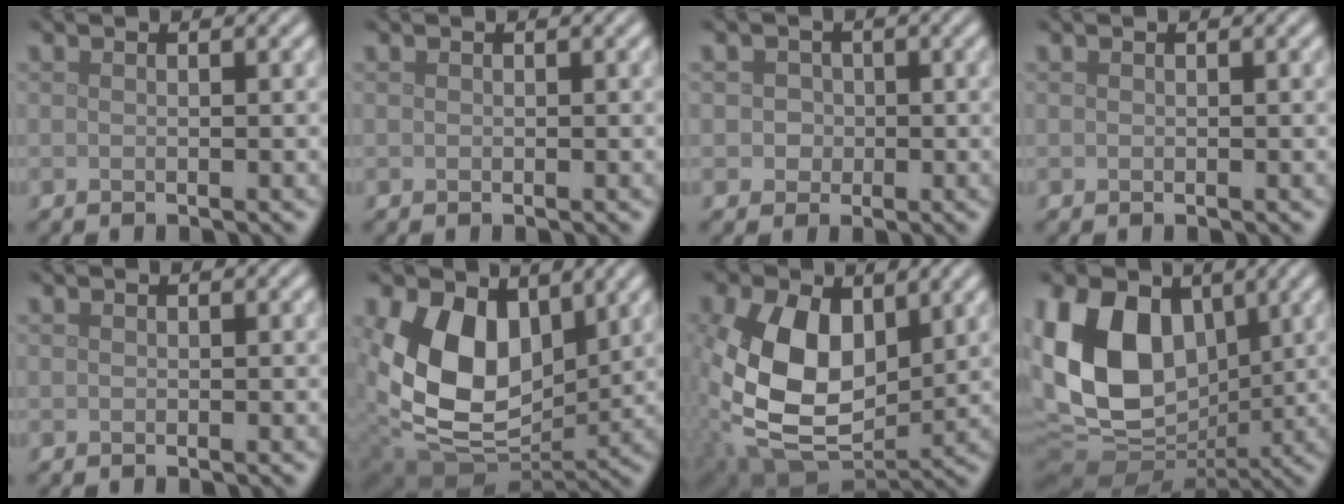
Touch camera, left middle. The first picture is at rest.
{"total": 0.0}
{"total": 2.3, "force": [0.5, 2.1, 0.8], "torque": [0.004, 0.008, -0.001]}
{"total": 0.0}
{"total": 0.0}
{"total": 11.0, "force": [3.3, 7.3, 7.5], "torque": [-0.156, -0.019, 0.061]}
{"total": 11.7, "force": [1.5, 7.5, 8.9], "torque": [-0.205, -0.014, 0.034]}
{"total": 13.9, "force": [2.2, 9.8, 9.5], "torque": [-0.212, 0.007, 0.031]}